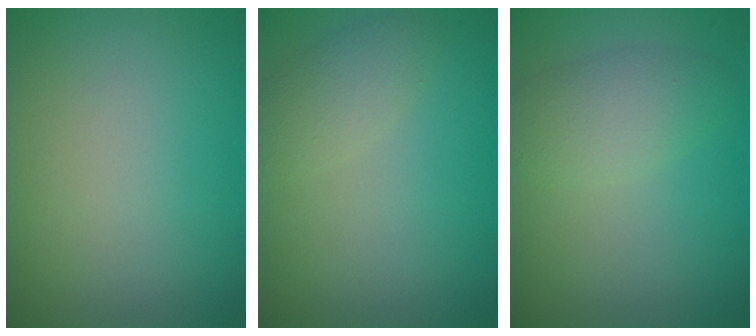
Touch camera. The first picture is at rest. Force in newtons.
{"total": 2.0, "press": 2.0, "slide": 0.0}
{"total": 2.9, "press": 2.9, "slide": 0.1}